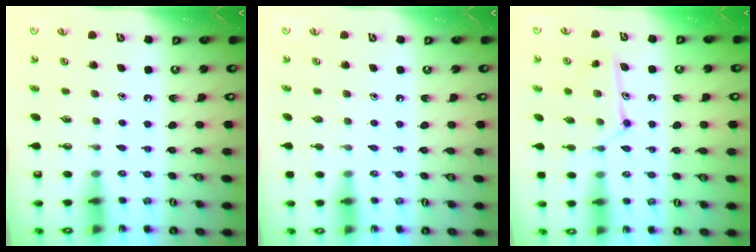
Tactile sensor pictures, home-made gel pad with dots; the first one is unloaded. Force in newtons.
{"total": 0.0}
{"total": 11.8, "press": 11.8, "slide": 0.2}